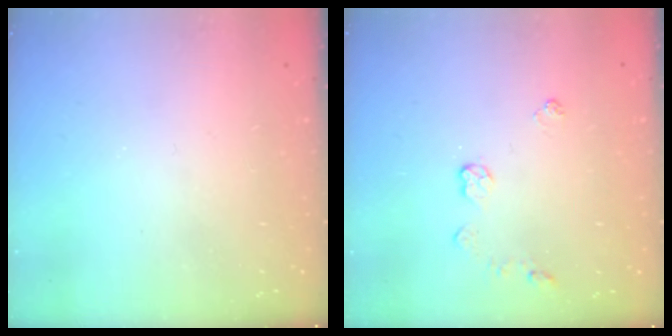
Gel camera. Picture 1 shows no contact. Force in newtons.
{"total": 3.9, "press": 3.9, "slide": 0.5}